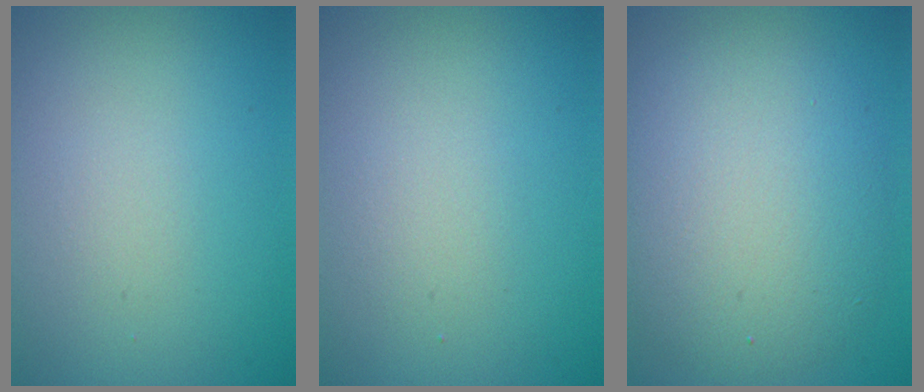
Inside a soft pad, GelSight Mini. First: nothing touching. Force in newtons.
{"total": 1.4, "press": 1.4, "slide": 0.1}
{"total": 7.5, "press": 7.5, "slide": 0.4}